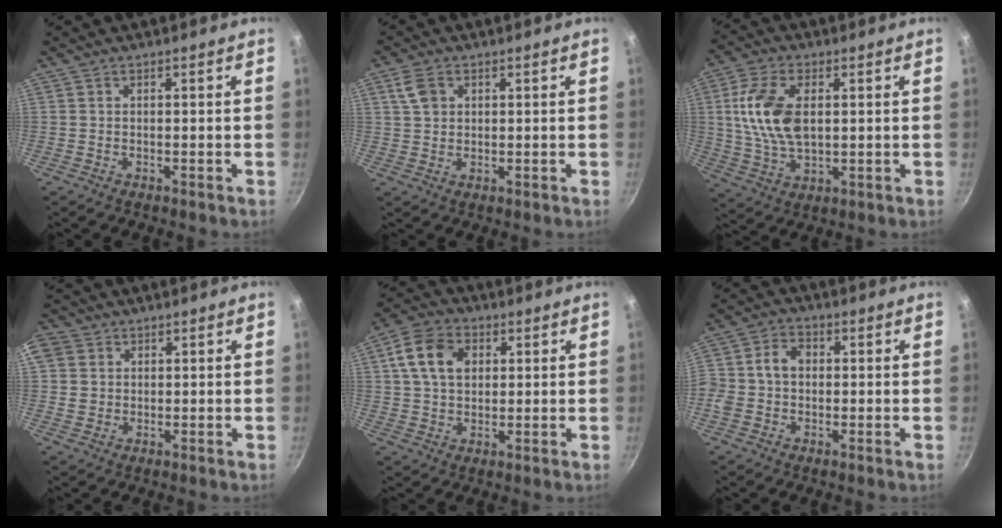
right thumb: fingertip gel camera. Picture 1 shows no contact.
{"total": 4.3, "force": [1.6, 3.1, 2.6], "torque": [-0.042, 0.000, 0.030]}
{"total": 12.7, "force": [2.1, 7.2, 10.3], "torque": [-0.192, -0.002, 0.039]}
{"total": 5.4, "force": [1.3, 4.9, 1.8], "torque": [-0.010, -0.005, 0.013]}
{"total": 10.4, "force": [2.9, 7.5, 6.6], "torque": [-0.110, 0.008, 0.039]}
{"total": 6.6, "force": [0.0, 5.4, 3.8], "torque": [-0.052, 0.017, -0.015]}